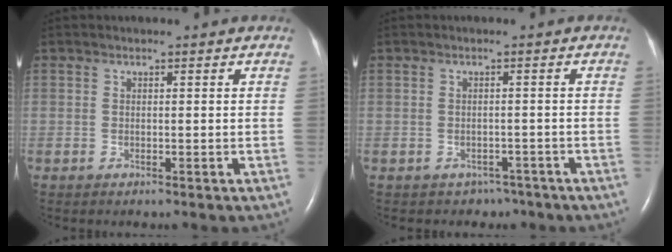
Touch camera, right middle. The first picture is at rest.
{"total": 3.1, "force": [-2.3, 2.1, -0.4], "torque": [0.002, 0.012, -0.029]}